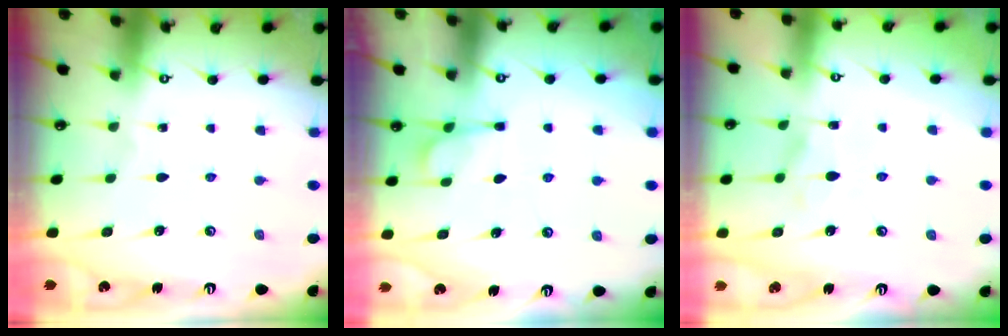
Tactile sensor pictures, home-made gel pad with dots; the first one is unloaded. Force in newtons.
{"total": 1.1, "press": 0.0, "slide": 1.1}
{"total": 1.3, "press": 1.2, "slide": 0.6}